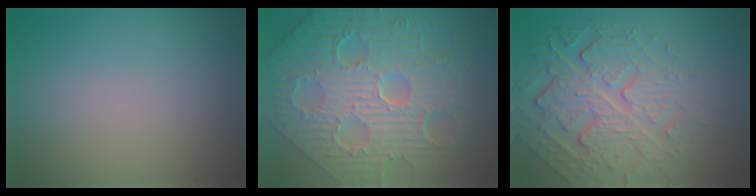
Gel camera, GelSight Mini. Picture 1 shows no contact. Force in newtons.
{"total": 11.7, "press": 8.0, "slide": 8.6}
{"total": 7.4, "press": 5.4, "slide": 5.1}